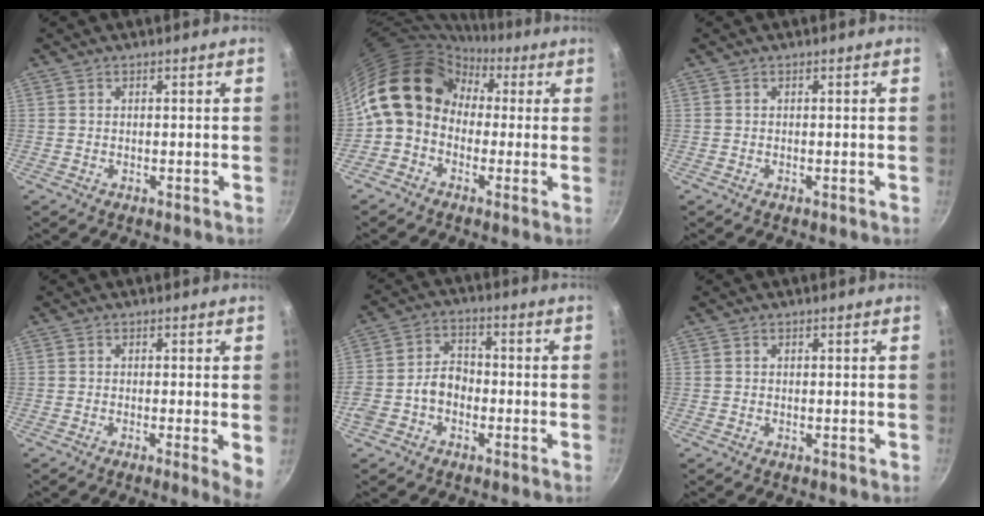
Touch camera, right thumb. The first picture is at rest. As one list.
[{"total": 13.7, "force": [1.0, 11.1, 7.9], "torque": [-0.105, 0.036, -0.010]}, {"total": 0.0}, {"total": 3.9, "force": [-0.5, 0.5, 3.9], "torque": [-0.045, -0.007, -0.009]}, {"total": 7.1, "force": [-2.5, 5.3, 4.1], "torque": [-0.056, 0.035, -0.055]}, {"total": 0.0}]